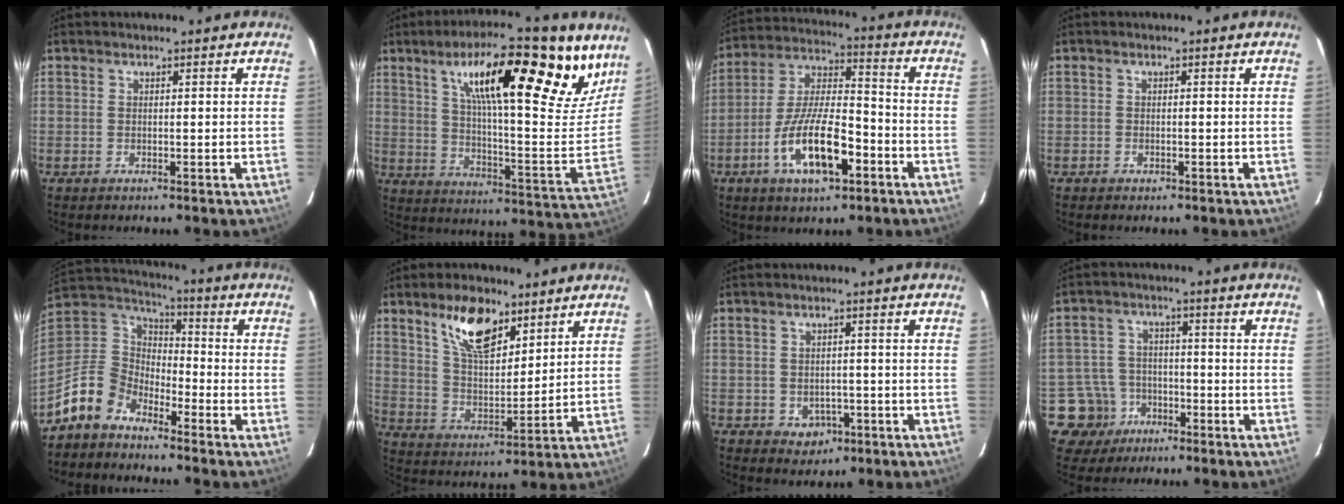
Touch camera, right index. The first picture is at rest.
{"total": 28.4, "force": [18.1, 7.3, 20.6], "torque": [-0.290, 0.005, 0.276]}
{"total": 15.2, "force": [-6.7, 5.5, 12.6], "torque": [-0.251, -0.001, -0.117]}
{"total": 1.3, "force": [-0.7, 1.0, 0.0], "torque": [-0.001, 0.003, -0.010]}
{"total": 10.7, "force": [-8.0, 6.3, 3.5], "torque": [-0.092, 0.028, -0.163]}
{"total": 12.4, "force": [7.8, 5.5, 8.0], "torque": [-0.132, 0.002, 0.148]}
{"total": 4.5, "force": [-1.8, 4.0, 1.0], "torque": [-0.029, 0.010, -0.010]}
{"total": 8.0, "force": [-4.2, 6.8, 0.4], "torque": [-0.032, 0.027, -0.065]}